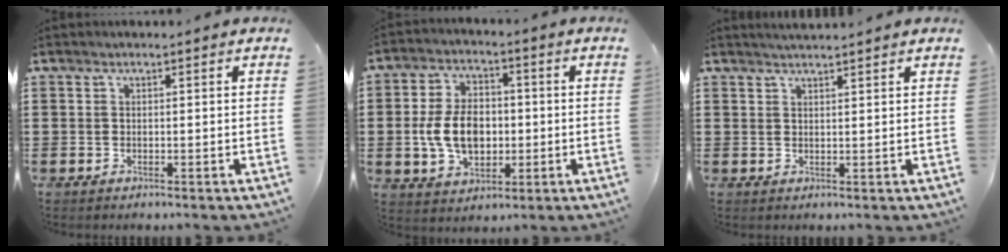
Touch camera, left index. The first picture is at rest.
{"total": 8.9, "force": [-0.8, 5.9, 6.6], "torque": [-0.144, 0.007, -0.020]}
{"total": 1.5, "force": [1.4, -0.1, 0.4], "torque": [-0.009, 0.002, 0.028]}